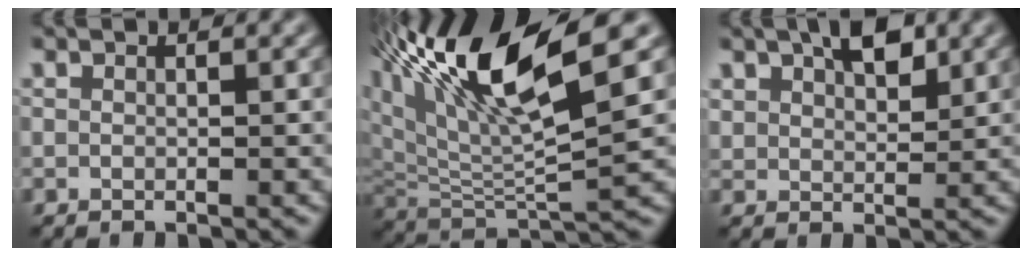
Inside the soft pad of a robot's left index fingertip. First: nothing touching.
{"total": 12.4, "force": [5.5, 3.3, 10.5], "torque": [-0.202, 0.013, 0.103]}
{"total": 3.9, "force": [2.0, 2.2, 2.5], "torque": [-0.045, 0.004, 0.036]}